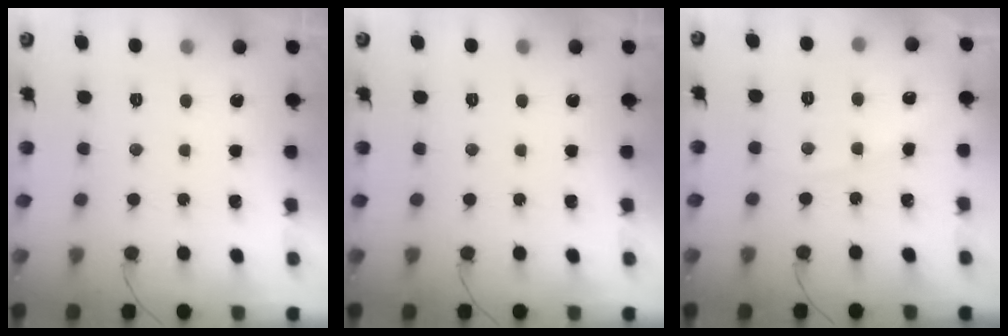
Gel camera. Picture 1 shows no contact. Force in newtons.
{"total": 0.0}
{"total": 2.4, "press": 2.4, "slide": 0.4}